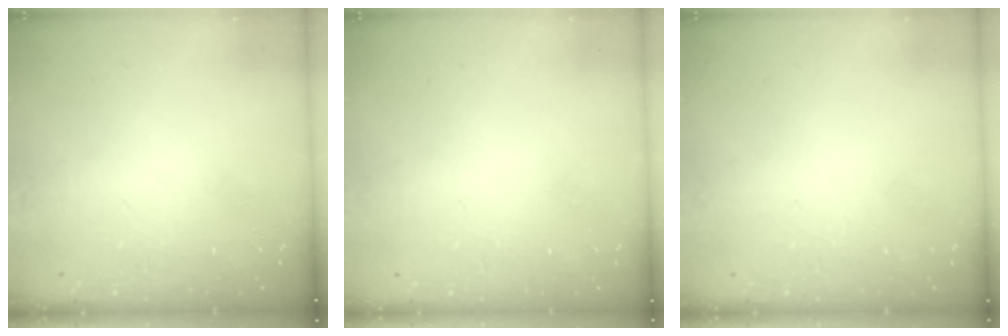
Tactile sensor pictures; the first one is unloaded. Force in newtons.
{"total": 1.9, "press": 1.9, "slide": 0.1}
{"total": 1.9, "press": 1.9, "slide": 0.1}